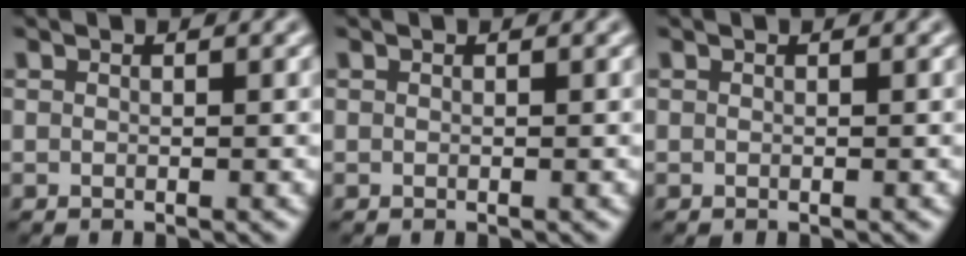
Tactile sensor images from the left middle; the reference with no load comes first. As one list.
[{"total": 0.0}, {"total": 0.0}]